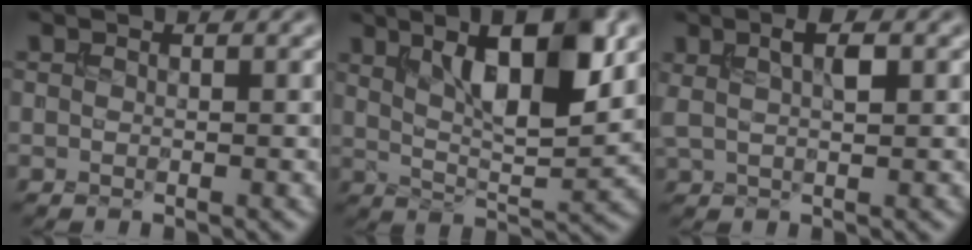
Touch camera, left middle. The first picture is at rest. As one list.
[{"total": 9.3, "force": [3.6, 2.9, 8.0], "torque": [-0.128, 0.005, 0.064]}, {"total": 2.4, "force": [0.7, 0.7, 2.2], "torque": [-0.038, 0.005, 0.016]}]